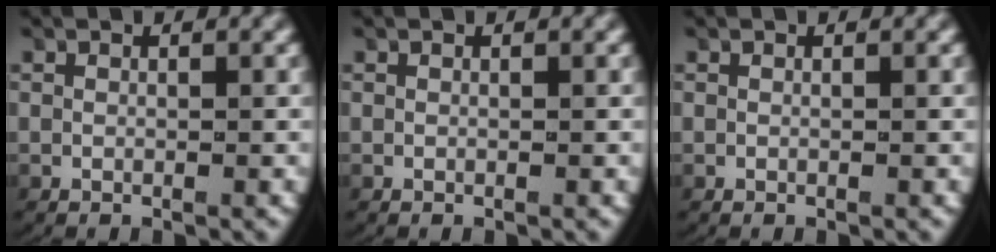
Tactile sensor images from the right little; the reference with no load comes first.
{"total": 0.0}
{"total": 0.0}